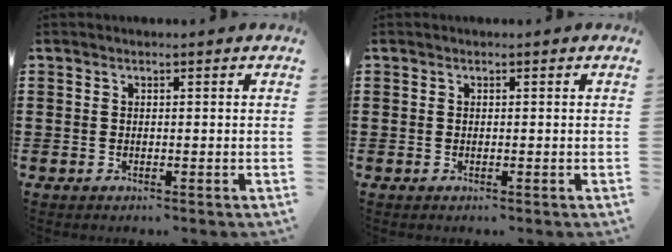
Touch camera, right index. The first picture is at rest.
{"total": 0.0}